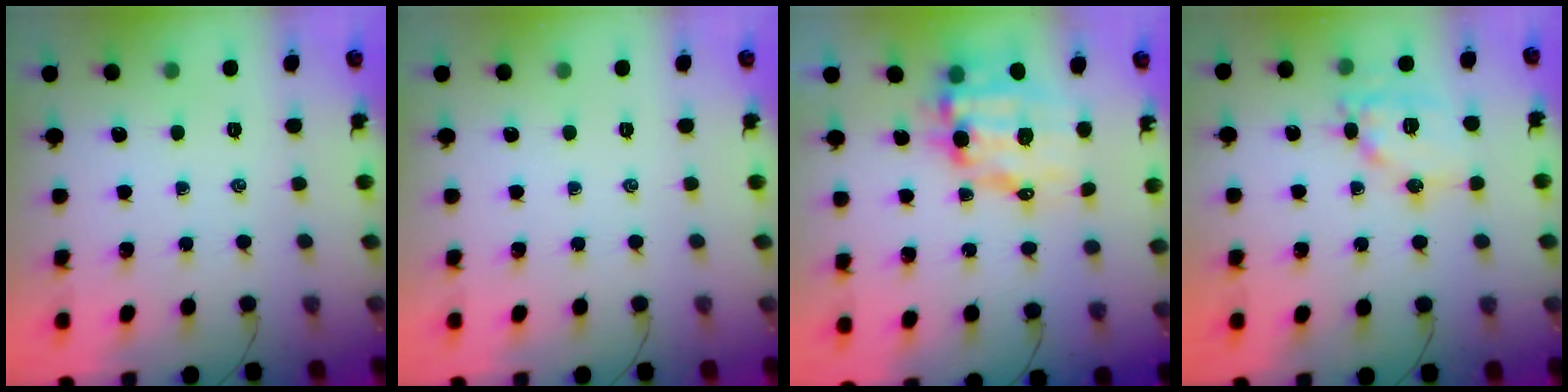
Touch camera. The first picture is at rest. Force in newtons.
{"total": 0.0}
{"total": 11.1, "press": 10.8, "slide": 2.6}
{"total": 12.8, "press": 12.8, "slide": 1.4}